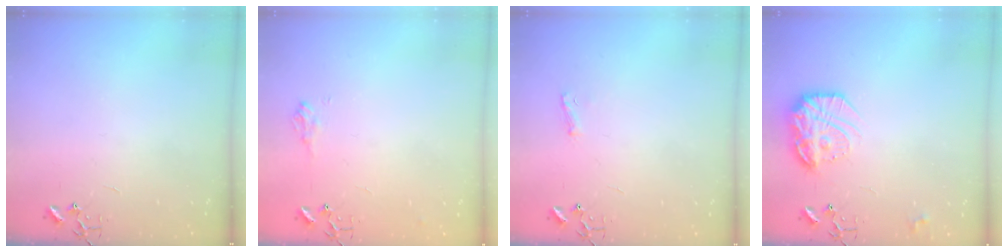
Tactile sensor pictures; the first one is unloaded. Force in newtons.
{"total": 8.5, "press": 8.4, "slide": 0.8}
{"total": 5.5, "press": 5.5, "slide": 0.7}
{"total": 17.5, "press": 17.5, "slide": 1.4}